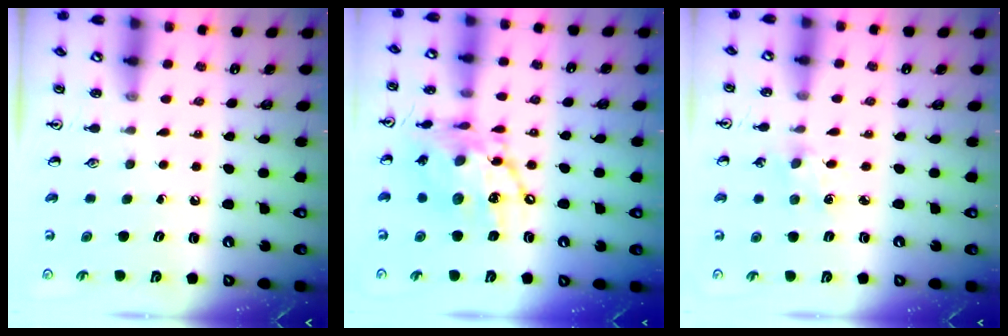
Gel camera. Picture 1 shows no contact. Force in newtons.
{"total": 15.2, "press": 15.1, "slide": 1.1}
{"total": 3.5, "press": 3.5, "slide": 0.5}